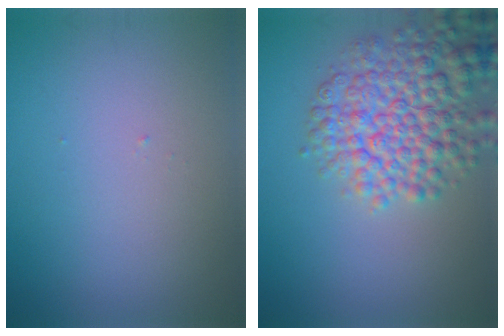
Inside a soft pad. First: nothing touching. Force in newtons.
{"total": 7.2, "press": 7.2, "slide": 0.3}